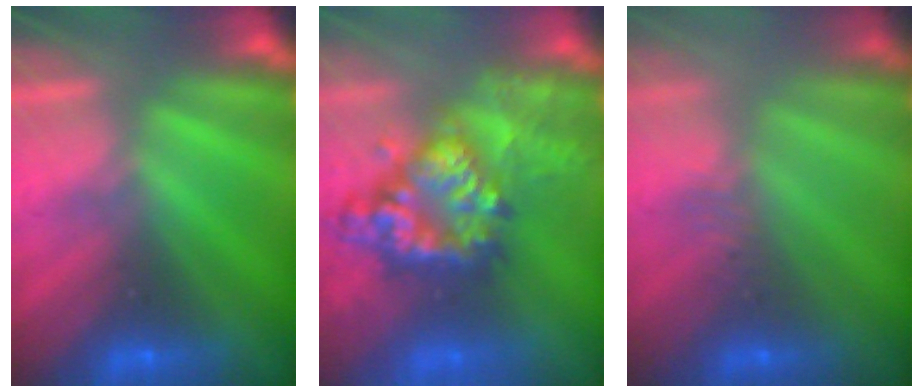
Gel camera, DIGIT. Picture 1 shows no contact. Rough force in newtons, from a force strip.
{"total": 9.2}
{"total": 2.9}